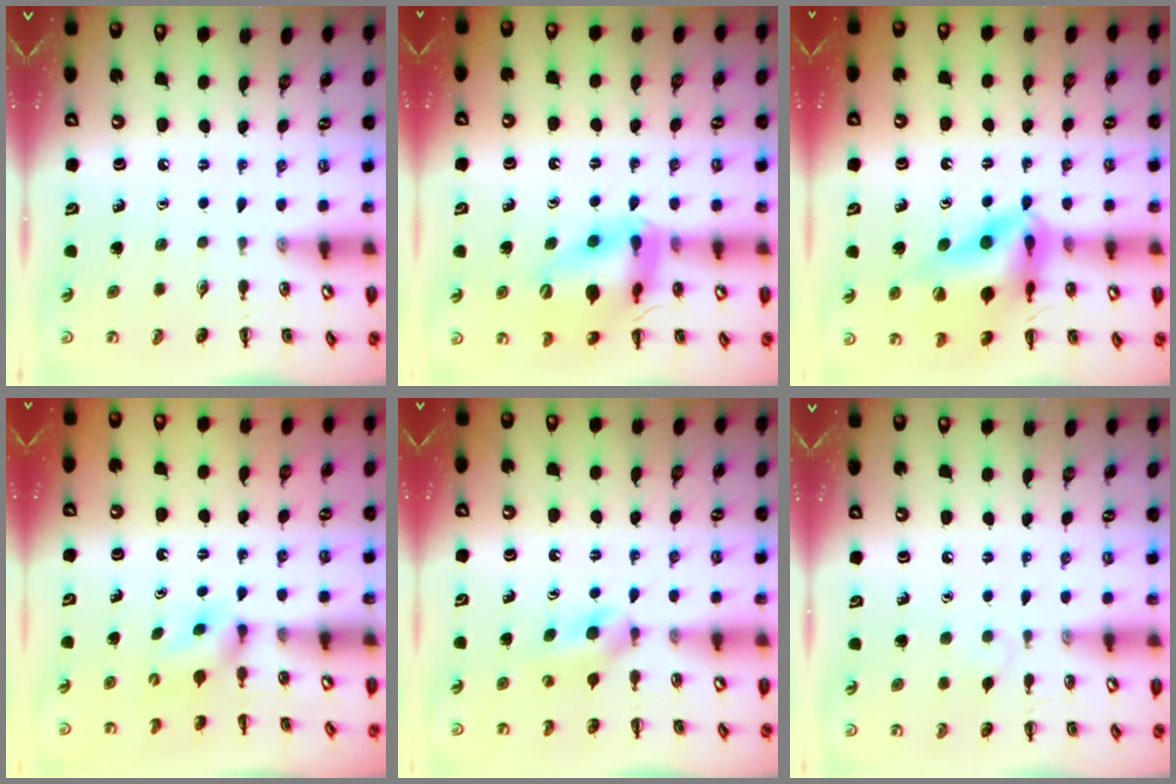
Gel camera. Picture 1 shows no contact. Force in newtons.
{"total": 17.8, "press": 17.4, "slide": 3.5}
{"total": 16.7, "press": 16.4, "slide": 3.3}
{"total": 3.5, "press": 3.4, "slide": 1.0}
{"total": 4.9, "press": 4.7, "slide": 1.2}
{"total": 3.1, "press": 2.9, "slide": 1.3}